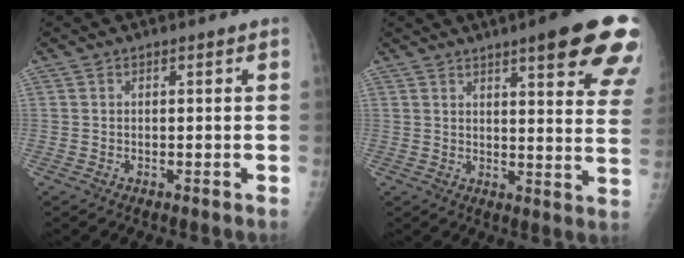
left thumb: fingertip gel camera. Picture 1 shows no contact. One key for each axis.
{"total": 18.0, "fx": 11.2, "fy": 3.3, "fz": 13.7, "tx": -0.149, "ty": -0.042, "tz": 0.128}